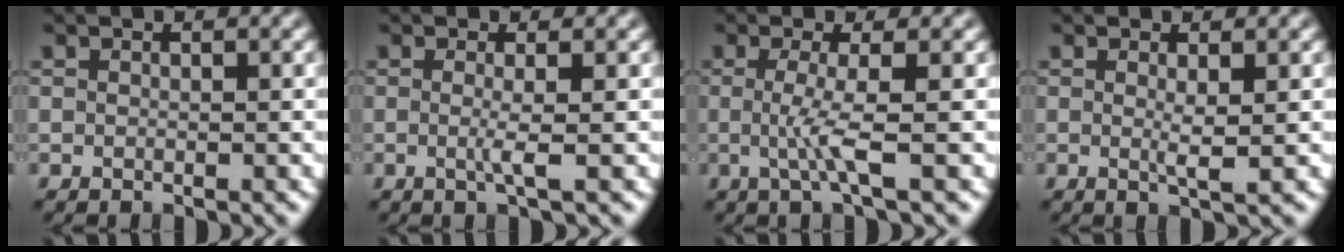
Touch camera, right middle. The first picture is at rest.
{"total": 1.6, "force": [-0.2, 0.2, 1.6], "torque": [-0.031, -0.007, -0.006]}
{"total": 2.8, "force": [-0.3, 0.4, 2.8], "torque": [-0.060, -0.009, -0.007]}
{"total": 1.4, "force": [0.2, 0.1, 1.4], "torque": [-0.026, -0.005, 0.002]}